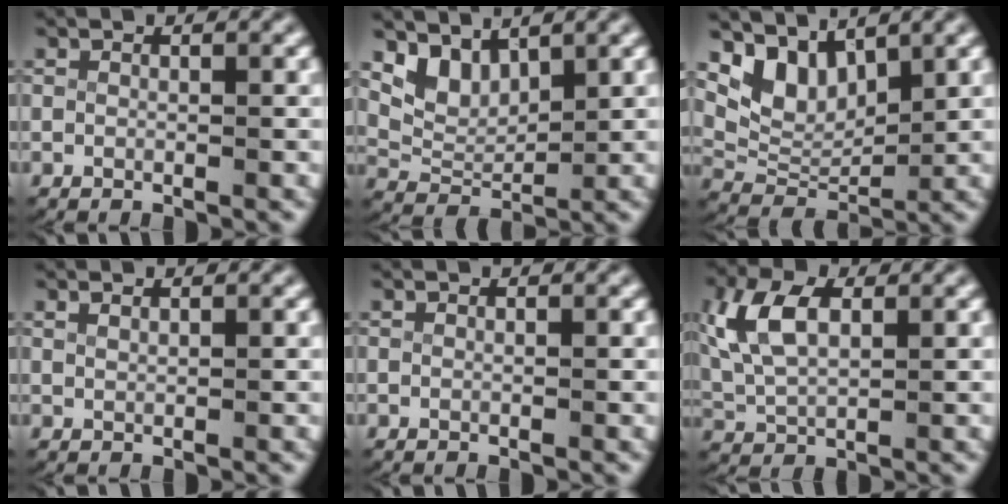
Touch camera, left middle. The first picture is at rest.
{"total": 5.9, "force": [2.6, 4.3, 3.1], "torque": [-0.072, -0.005, 0.044]}
{"total": 8.3, "force": [2.7, 6.3, 4.7], "torque": [-0.107, -0.008, 0.043]}
{"total": 0.7, "force": [0.6, -0.2, 0.2], "torque": [-0.006, -0.004, 0.019]}
{"total": 0.0}
{"total": 5.2, "force": [1.5, 3.3, 3.7], "torque": [-0.103, -0.006, 0.036]}